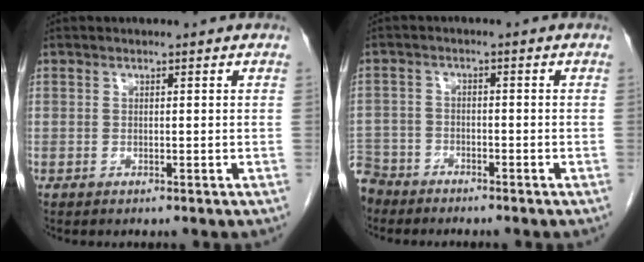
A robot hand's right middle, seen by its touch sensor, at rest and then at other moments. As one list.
[{"total": 6.7, "force": [-5.8, 3.2, 0.2], "torque": [-0.014, -0.006, -0.115]}]